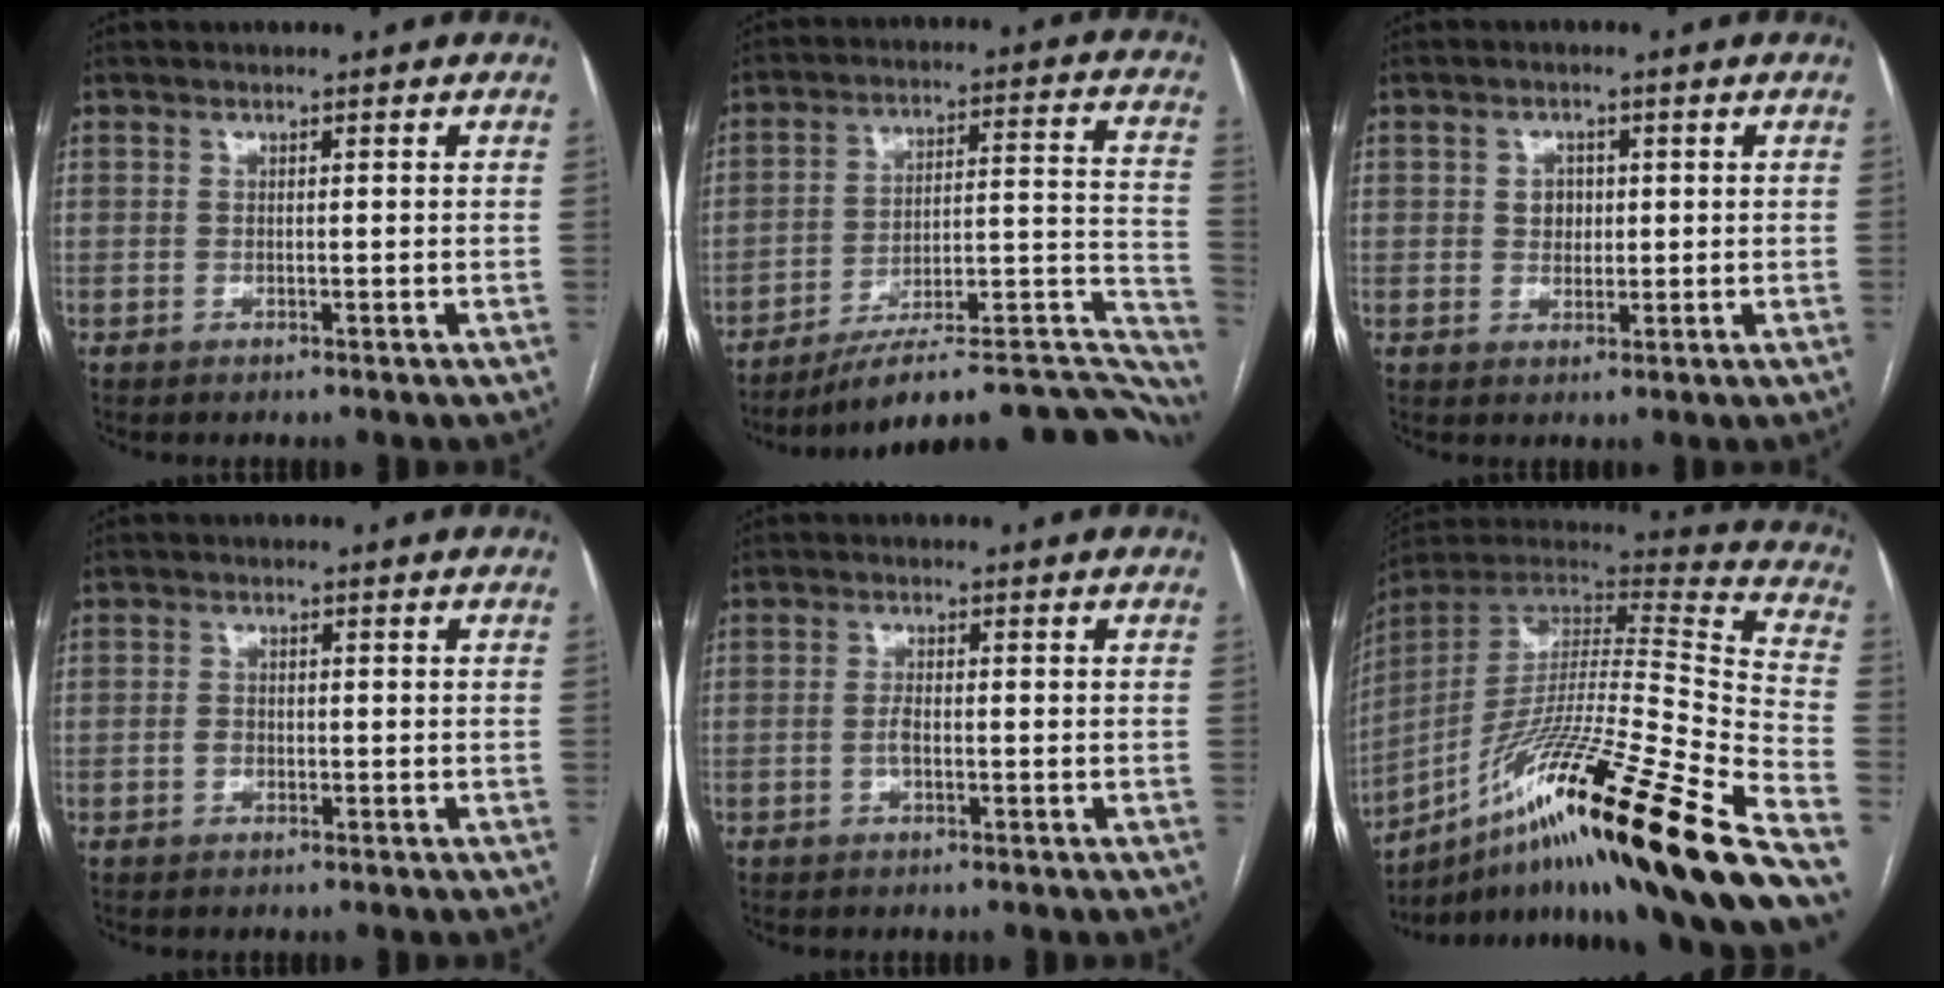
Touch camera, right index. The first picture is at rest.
{"total": 26.1, "force": [-22.7, 4.8, 11.9], "torque": [-0.065, 0.043, -0.303]}
{"total": 2.5, "force": [0.4, 2.1, 1.3], "torque": [-0.018, 0.003, 0.008]}
{"total": 1.3, "force": [-0.4, 0.9, 0.8], "torque": [-0.017, 0.003, -0.006]}
{"total": 1.6, "force": [-0.5, 0.4, 1.5], "torque": [-0.032, 0.001, -0.010]}
{"total": 36.8, "force": [-22.4, 1.5, 29.1], "torque": [-0.418, -0.042, -0.373]}